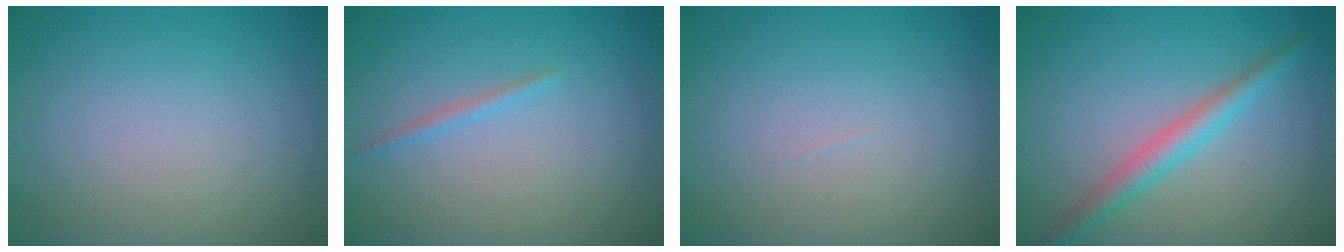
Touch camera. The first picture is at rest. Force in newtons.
{"total": 0.8, "press": 0.8, "slide": 0.1}
{"total": 0.0}
{"total": 2.9, "press": 2.9, "slide": 0.1}